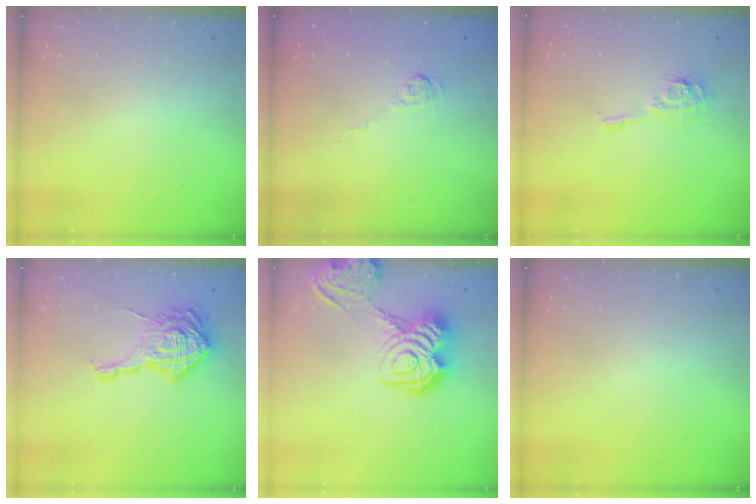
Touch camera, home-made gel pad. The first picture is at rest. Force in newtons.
{"total": 3.0, "press": 2.6, "slide": 1.6}
{"total": 8.3, "press": 8.2, "slide": 0.6}
{"total": 19.4, "press": 19.4, "slide": 1.1}
{"total": 12.8, "press": 12.8, "slide": 0.8}
{"total": 0.0}